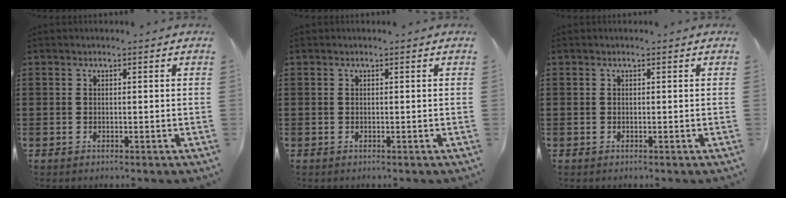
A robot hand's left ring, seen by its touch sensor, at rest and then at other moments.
{"total": 0.0}
{"total": 0.0}